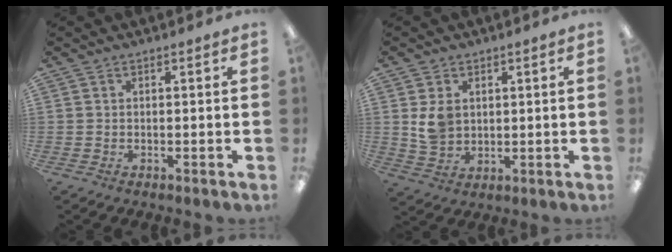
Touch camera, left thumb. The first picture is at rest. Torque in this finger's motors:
{"motor_torque": [0.59, 1.48, 0.66, -0.56, 0.02]}